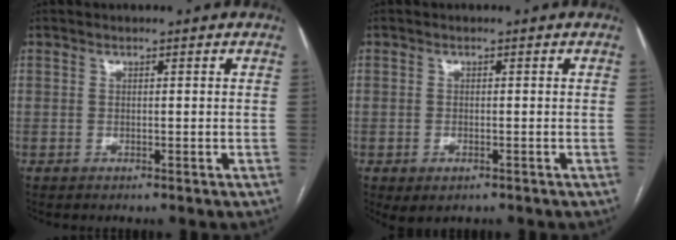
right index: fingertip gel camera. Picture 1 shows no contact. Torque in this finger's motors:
{"motor_torque": [0.28, -0.51, 0.09, 0.00]}